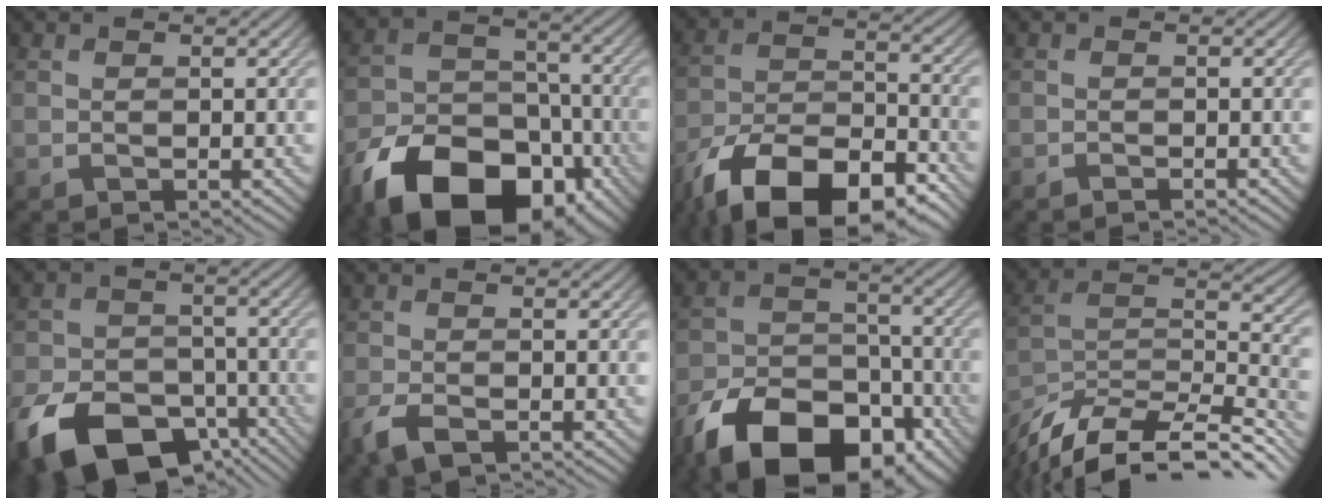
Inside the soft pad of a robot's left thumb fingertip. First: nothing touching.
{"total": 16.9, "force": [-9.9, 10.3, 9.1], "torque": [-0.181, -0.043, -0.173]}
{"total": 16.1, "force": [-11.1, 6.9, 9.4], "torque": [-0.192, -0.025, -0.189]}
{"total": 0.7, "force": [-0.6, 0.0, 0.4], "torque": [-0.005, 0.000, -0.012]}
{"total": 14.4, "force": [-8.3, 8.7, 7.8], "torque": [-0.170, -0.039, -0.140]}
{"total": 3.4, "force": [-2.1, 1.3, 2.3], "torque": [-0.053, -0.009, -0.042]}
{"total": 15.9, "force": [-10.1, 8.8, 8.6], "torque": [-0.175, -0.032, -0.178]}
{"total": 14.3, "force": [-11.3, 4.6, 7.4], "torque": [-0.170, -0.001, -0.183]}